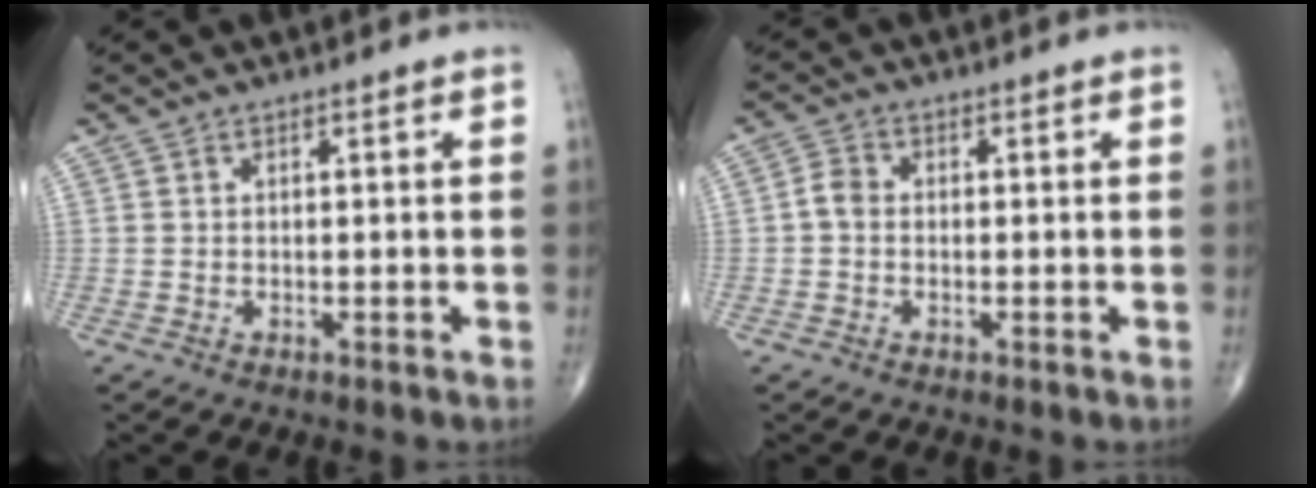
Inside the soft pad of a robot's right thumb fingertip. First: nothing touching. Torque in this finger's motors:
{"motor_torque": [0.55, 0.78, 0.41, -0.11, 0.00]}